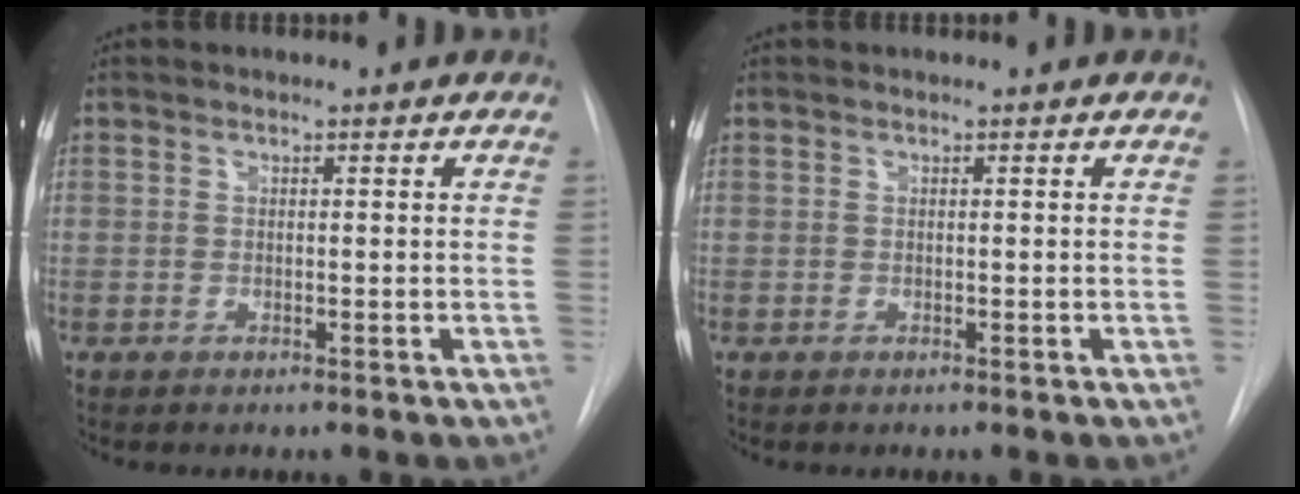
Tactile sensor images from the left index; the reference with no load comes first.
{"total": 0.0}